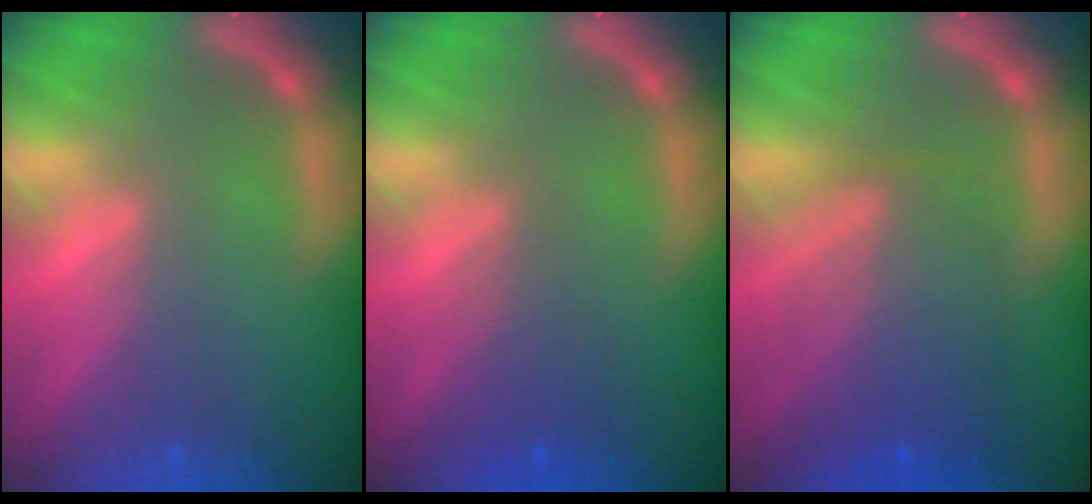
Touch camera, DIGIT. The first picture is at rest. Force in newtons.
{"total": 2.5}
{"total": 6.6}